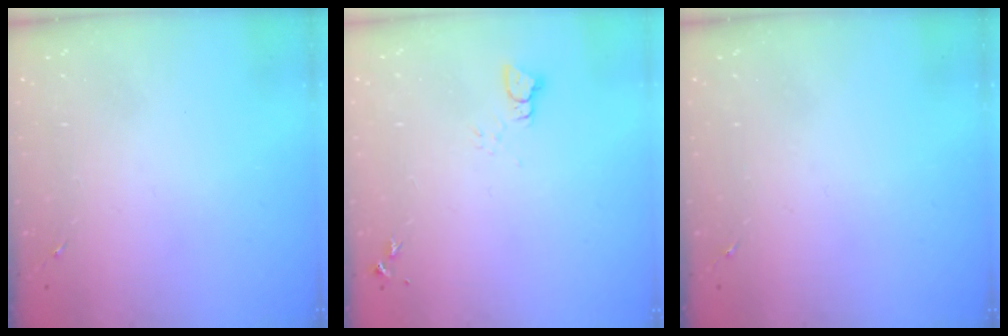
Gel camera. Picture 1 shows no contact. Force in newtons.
{"total": 2.2, "press": 2.2, "slide": 0.2}
{"total": 0.0}